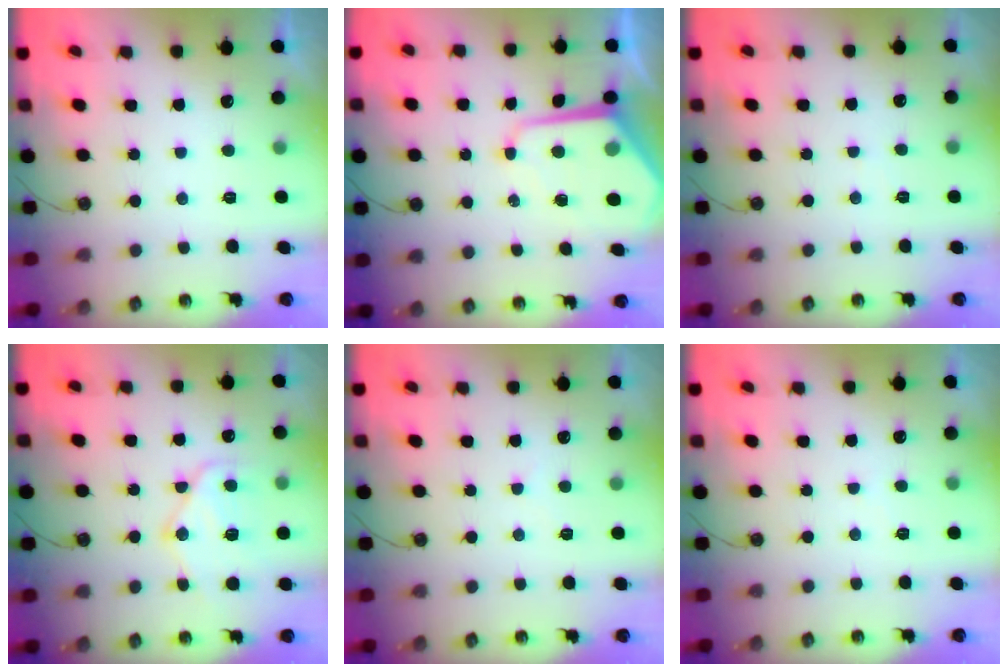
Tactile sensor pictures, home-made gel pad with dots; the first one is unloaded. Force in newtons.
{"total": 9.8, "press": 9.8, "slide": 0.8}
{"total": 1.9, "press": 1.9, "slide": 0.4}
{"total": 13.7, "press": 13.6, "slide": 1.1}
{"total": 3.9, "press": 3.9, "slide": 0.5}
{"total": 3.6, "press": 3.5, "slide": 0.6}